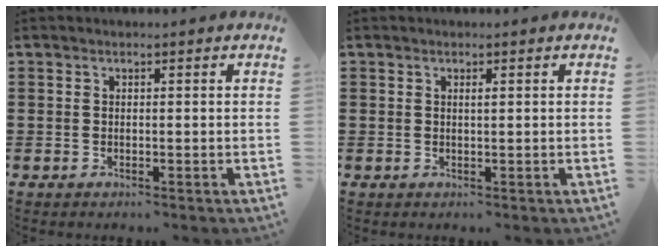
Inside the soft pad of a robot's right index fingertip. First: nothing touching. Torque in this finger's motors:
{"motor_torque": [0.39, 0.38, 0.01, 0.04]}